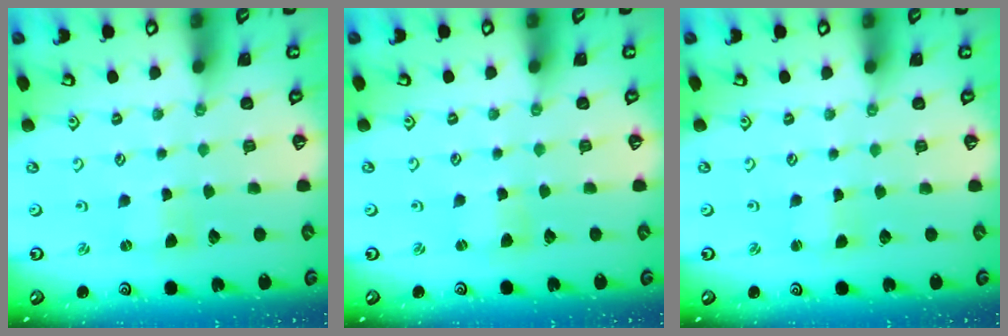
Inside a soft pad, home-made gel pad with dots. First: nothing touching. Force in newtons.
{"total": 1.2, "press": 1.2, "slide": 0.1}
{"total": 1.4, "press": 1.4, "slide": 0.1}